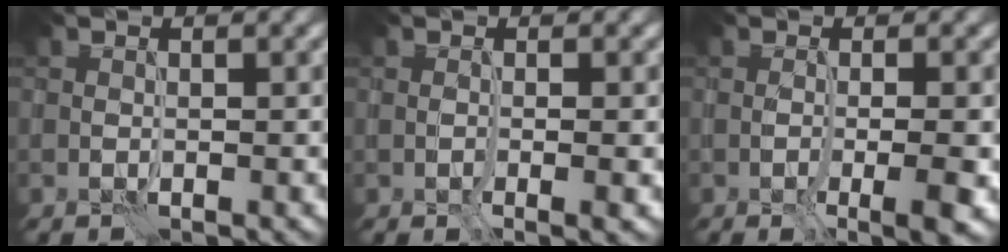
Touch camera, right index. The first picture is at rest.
{"total": 1.4, "force": [-0.3, 0.1, 1.4], "torque": [-0.018, -0.001, -0.004]}
{"total": 3.4, "force": [-0.9, 0.5, 3.2], "torque": [-0.045, -0.005, -0.011]}